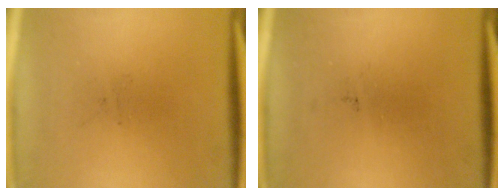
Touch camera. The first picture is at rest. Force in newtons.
{"total": 0.0}